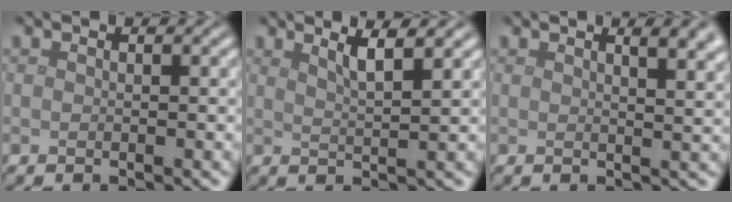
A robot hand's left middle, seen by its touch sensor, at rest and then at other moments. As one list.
[{"total": 2.9, "force": [1.8, 0.7, 2.1], "torque": [-0.022, 0.008, 0.023]}, {"total": 5.0, "force": [2.6, 2.1, 3.6], "torque": [-0.015, 0.022, 0.019]}]